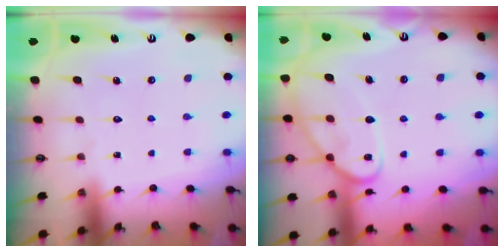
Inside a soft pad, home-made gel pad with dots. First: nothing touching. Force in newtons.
{"total": 11.6, "press": 11.6, "slide": 0.9}